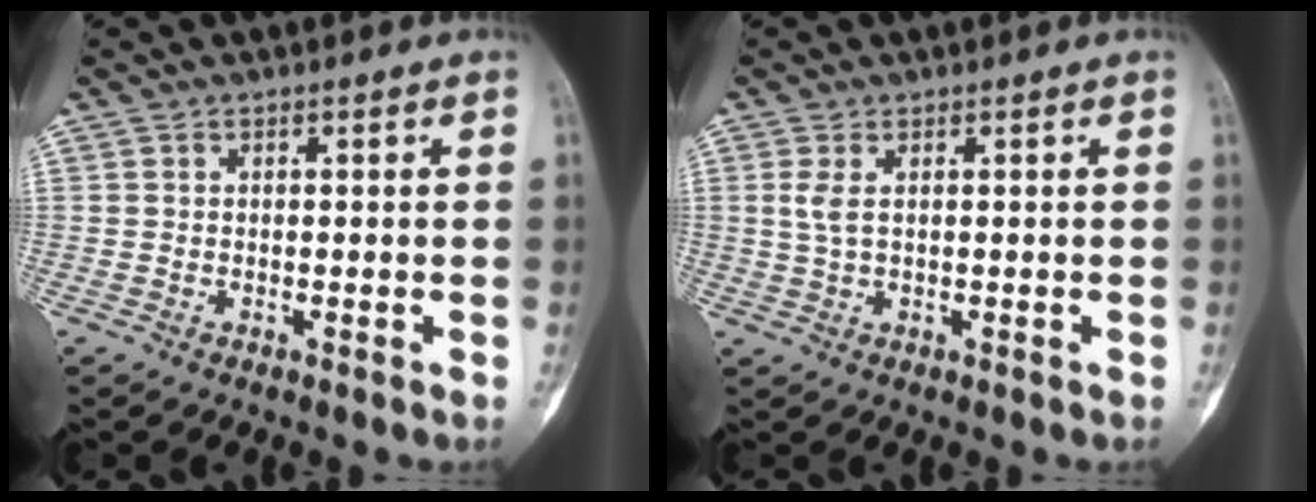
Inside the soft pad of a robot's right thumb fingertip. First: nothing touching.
{"total": 2.6, "force": [0.7, 1.1, 2.3], "torque": [-0.062, 0.002, 0.020]}